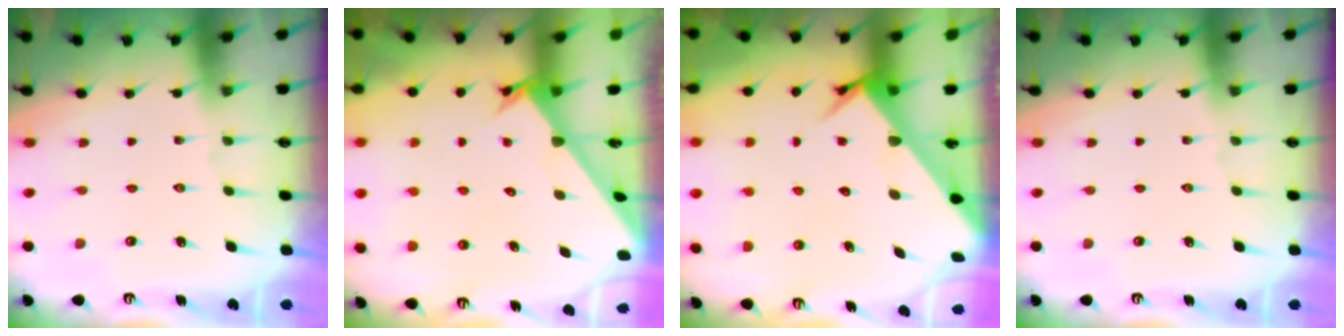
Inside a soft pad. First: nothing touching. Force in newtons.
{"total": 2.4, "press": 2.4, "slide": 0.2}
{"total": 4.6, "press": 4.6, "slide": 0.3}
{"total": 0.0}